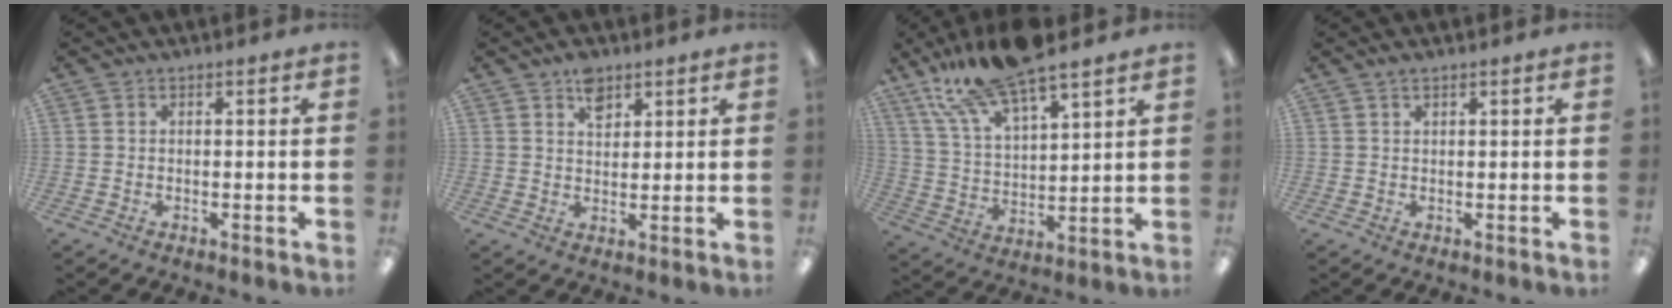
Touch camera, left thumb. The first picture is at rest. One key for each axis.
{"total": 4.7, "fx": 3.0, "fy": 2.9, "fz": 2.2, "tx": -0.018, "ty": -0.010, "tz": 0.049}
{"total": 16.8, "fx": 13.5, "fy": 4.8, "fz": 8.9, "tx": -0.180, "ty": -0.064, "tz": 0.238}
{"total": 1.2, "fx": 0.9, "fy": 0.3, "fz": 0.8, "tx": -0.017, "ty": 0.001, "tz": 0.016}